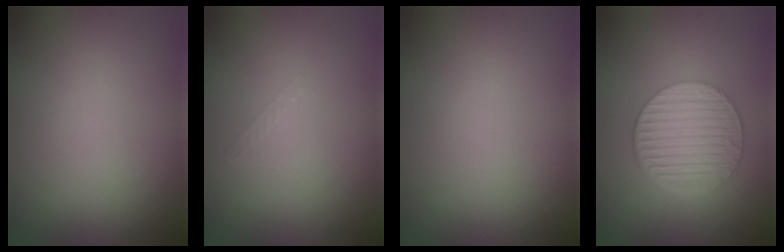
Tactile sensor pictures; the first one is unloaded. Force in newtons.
{"total": 0.8, "press": 0.7, "slide": 0.2}
{"total": 0.0}
{"total": 6.4, "press": 4.3, "slide": 4.7}